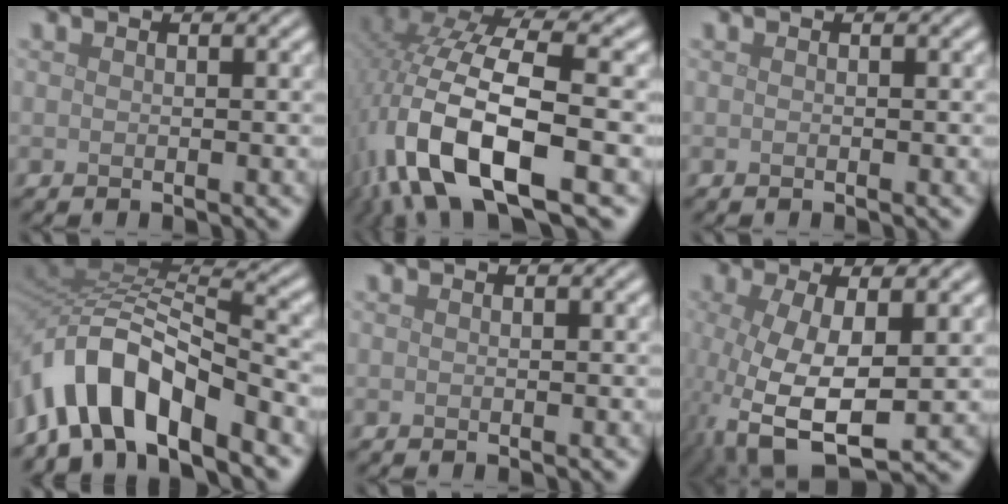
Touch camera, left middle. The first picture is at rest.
{"total": 13.9, "force": [-4.8, 5.5, 11.8], "torque": [-0.262, -0.015, -0.082]}
{"total": 0.0}
{"total": 9.2, "force": [-5.2, 3.9, 6.6], "torque": [-0.109, 0.013, -0.108]}
{"total": 0.0}
{"total": 8.2, "force": [-1.7, 3.7, 7.1], "torque": [-0.170, -0.022, -0.026]}